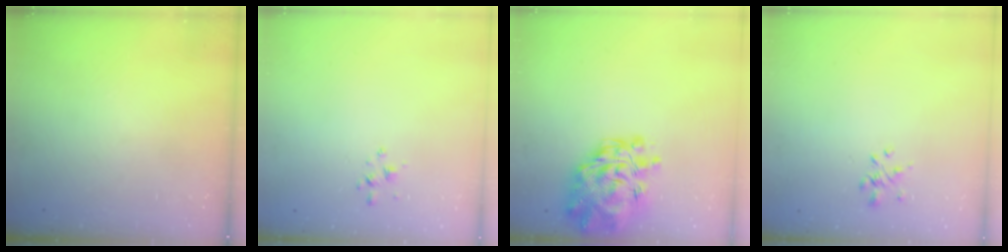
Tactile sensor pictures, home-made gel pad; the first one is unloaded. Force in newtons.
{"total": 2.1, "press": 2.0, "slide": 0.7}
{"total": 15.0, "press": 14.1, "slide": 5.1}
{"total": 1.9, "press": 1.8, "slide": 0.6}